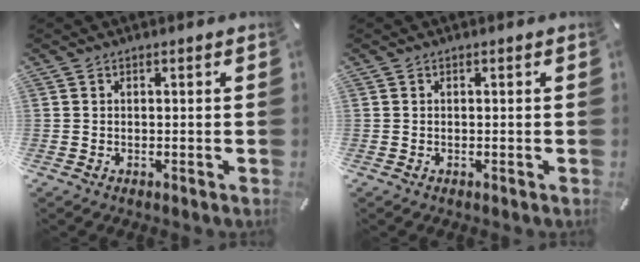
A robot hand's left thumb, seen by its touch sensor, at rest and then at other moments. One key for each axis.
{"total": 0.0}